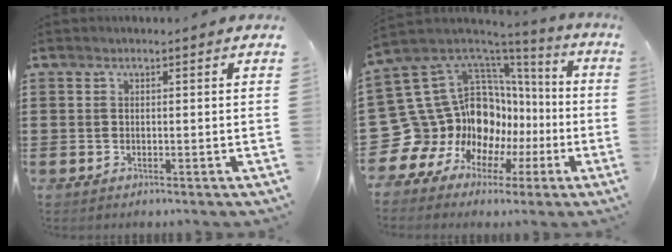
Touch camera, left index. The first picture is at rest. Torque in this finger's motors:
{"motor_torque": [1.15, 0.93, 0.29, 0.02]}